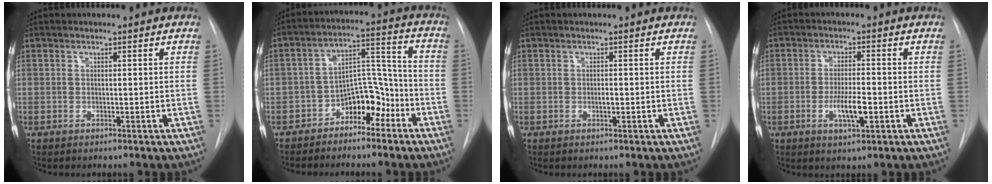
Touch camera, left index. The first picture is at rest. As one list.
[{"total": 9.4, "force": [-6.9, 4.0, 4.9], "torque": [-0.077, 0.030, -0.109]}, {"total": 1.6, "force": [-1.6, -0.1, 0.2], "torque": [-0.002, -0.003, -0.026]}, {"total": 5.5, "force": [-3.1, 0.8, 4.5], "torque": [-0.085, -0.009, -0.047]}]